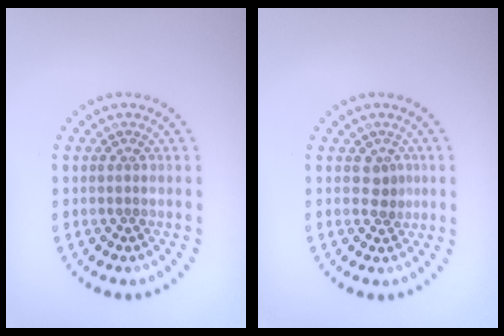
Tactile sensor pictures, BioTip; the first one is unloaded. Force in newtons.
{"total": 1.3, "press": 1.0, "slide": 0.7}